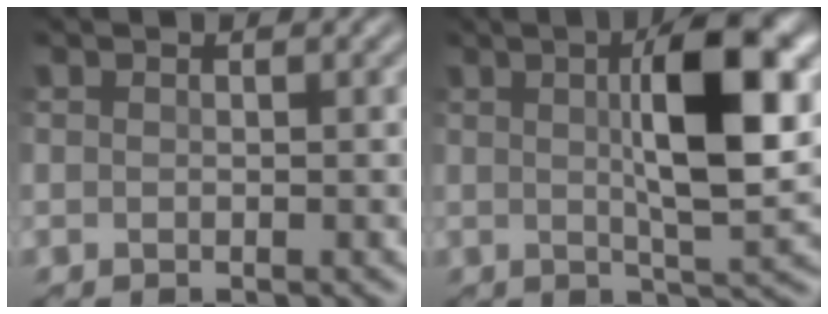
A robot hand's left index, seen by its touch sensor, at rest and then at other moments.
{"total": 8.0, "force": [1.8, 1.7, 7.6], "torque": [-0.124, 0.013, 0.027]}